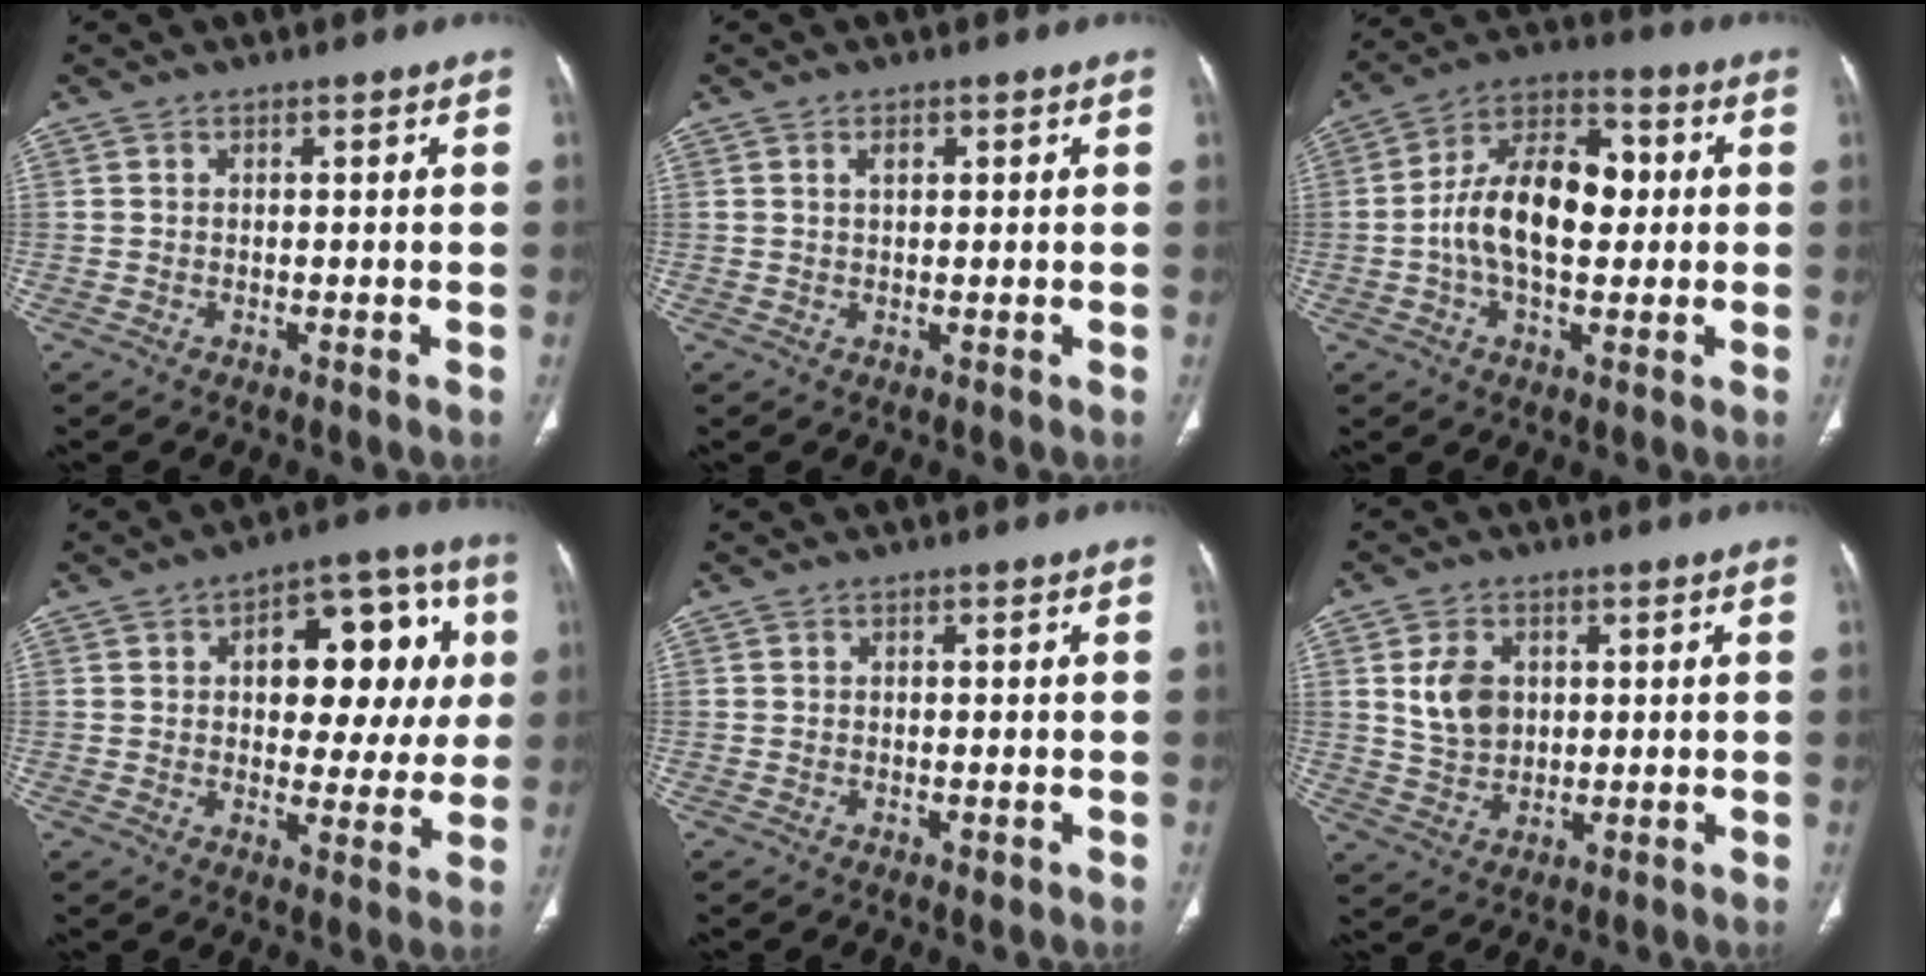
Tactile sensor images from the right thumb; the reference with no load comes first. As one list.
[{"total": 1.7, "force": [0.7, 0.9, 1.3], "torque": [-0.018, -0.001, 0.013]}, {"total": 15.4, "force": [0.2, 8.7, 12.7], "torque": [-0.207, 0.031, -0.006]}, {"total": 18.4, "force": [4.1, 9.8, 15.0], "torque": [-0.140, 0.017, 0.051]}, {"total": 0.7, "force": [-0.2, 0.4, 0.5], "torque": [-0.007, -0.002, -0.001]}, {"total": 7.3, "force": [1.7, 5.4, 4.6], "torque": [-0.067, -0.009, 0.039]}]